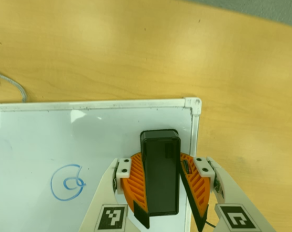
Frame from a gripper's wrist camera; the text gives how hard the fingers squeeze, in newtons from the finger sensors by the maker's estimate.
{"total": 11.8, "left": 13.6, "right": 10.0}